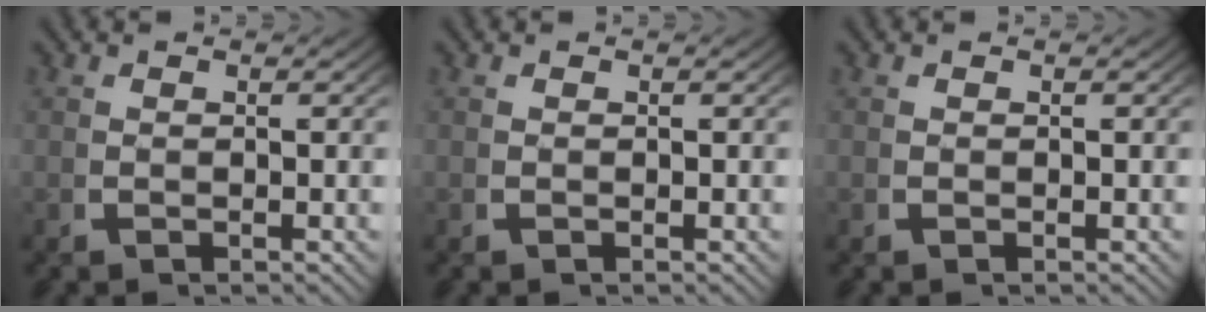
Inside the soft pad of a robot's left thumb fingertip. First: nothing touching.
{"total": 0.0}
{"total": 0.0}